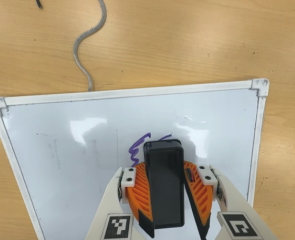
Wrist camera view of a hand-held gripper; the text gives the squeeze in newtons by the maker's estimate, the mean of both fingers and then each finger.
{"total": 18.6, "left": 20.7, "right": 16.4}